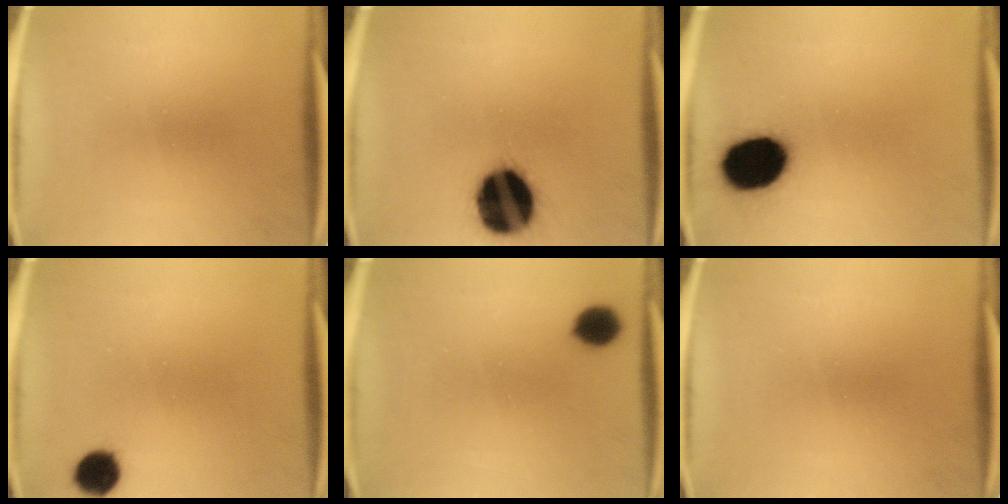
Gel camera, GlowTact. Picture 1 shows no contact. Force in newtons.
{"total": 19.8}
{"total": 16.0}
{"total": 5.4}
{"total": 6.2}
{"total": 0.0}